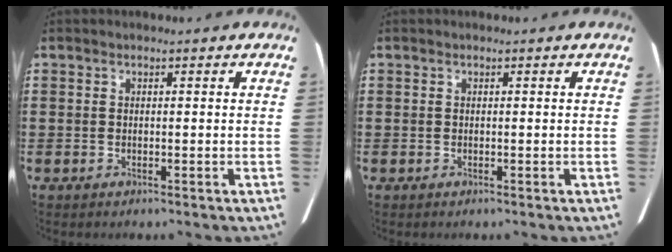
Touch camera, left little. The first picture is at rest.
{"total": 0.0}